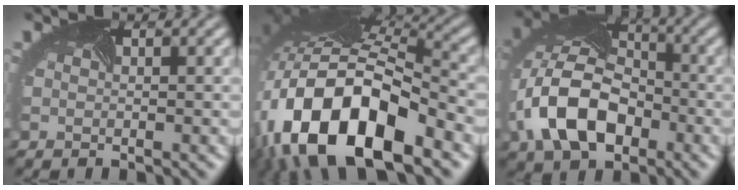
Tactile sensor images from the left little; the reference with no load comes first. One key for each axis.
{"total": 16.3, "fx": -5.7, "fy": 8.4, "fz": 12.8, "tx": -0.246, "ty": -0.005, "tz": -0.099}
{"total": 10.1, "fx": -3.2, "fy": 6.6, "fz": 7.0, "tx": -0.162, "ty": -0.008, "tz": -0.065}